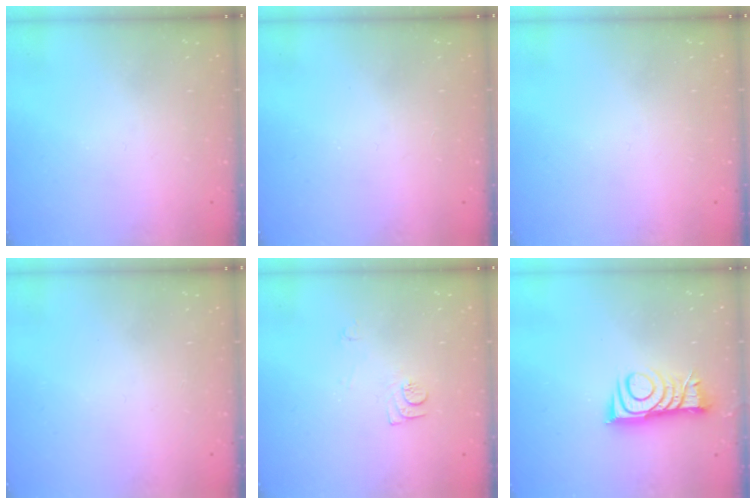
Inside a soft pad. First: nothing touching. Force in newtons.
{"total": 2.8, "press": 2.8, "slide": 0.4}
{"total": 0.0}
{"total": 1.6, "press": 1.6, "slide": 0.1}
{"total": 7.7, "press": 7.7, "slide": 0.8}
{"total": 8.8, "press": 8.8, "slide": 0.1}